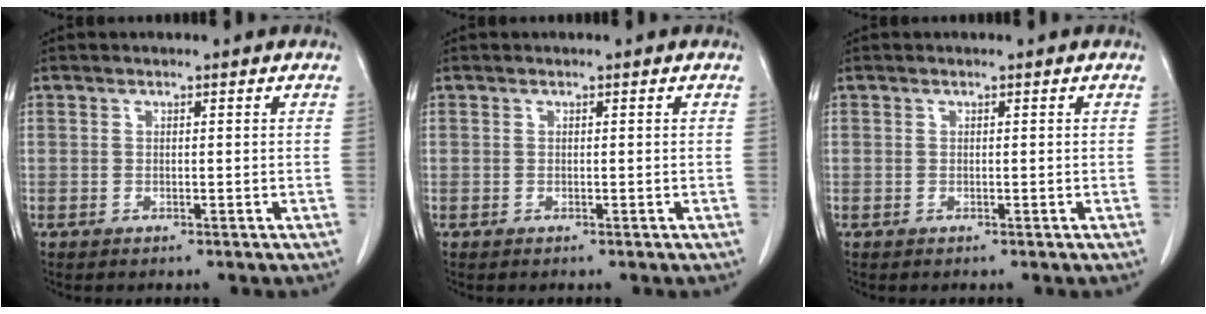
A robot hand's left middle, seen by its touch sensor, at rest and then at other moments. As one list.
[{"total": 0.0}, {"total": 0.0}]